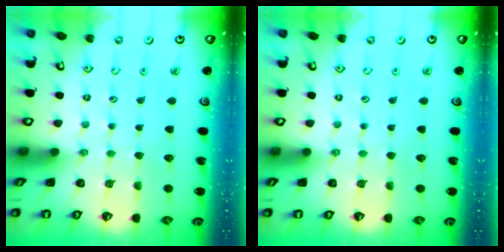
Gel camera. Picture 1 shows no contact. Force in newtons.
{"total": 0.0}